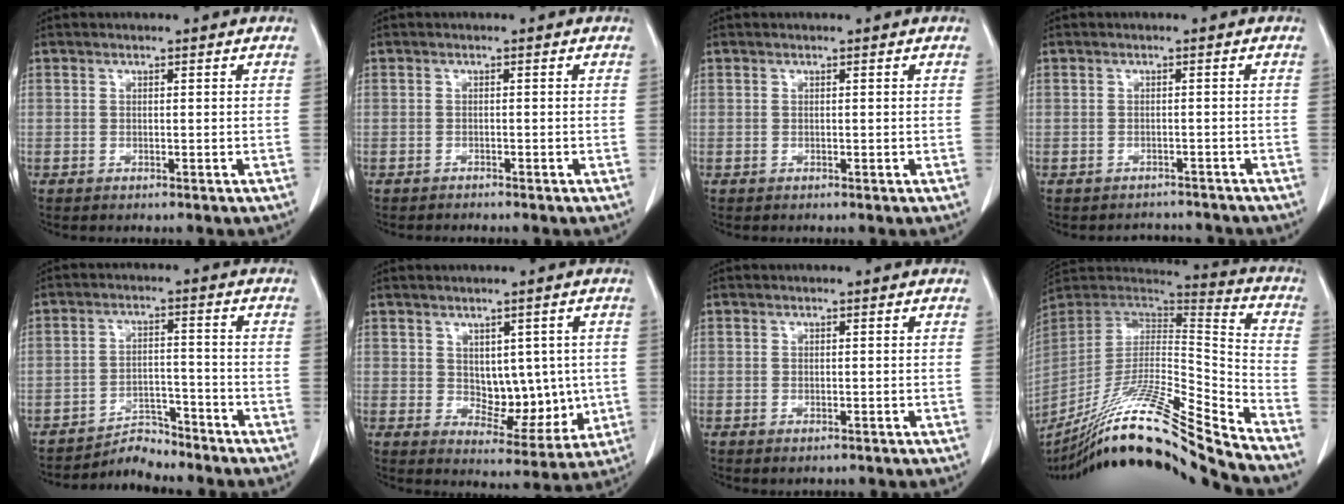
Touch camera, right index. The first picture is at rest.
{"total": 1.3, "force": [-1.3, 0.0, 0.3], "torque": [-0.007, -0.003, -0.015]}
{"total": 0.0}
{"total": 3.1, "force": [-2.9, 1.1, -0.6], "torque": [0.009, 0.005, -0.039]}
{"total": 4.8, "force": [-4.7, 0.5, -0.5], "torque": [0.008, 0.005, -0.075]}
{"total": 7.9, "force": [0.6, 4.8, 6.2], "torque": [-0.071, 0.000, 0.029]}
{"total": 1.0, "force": [-0.6, 0.4, 0.7], "torque": [-0.010, -0.002, -0.004]}
{"total": 24.2, "force": [-20.0, -1.1, 13.6], "torque": [-0.238, -0.018, -0.353]}